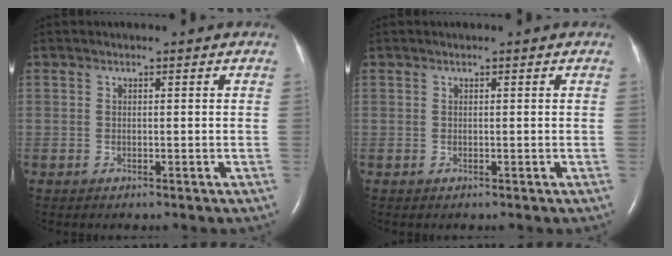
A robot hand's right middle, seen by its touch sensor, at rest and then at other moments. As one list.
[{"total": 0.0}]